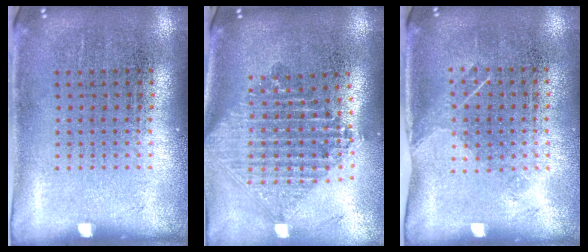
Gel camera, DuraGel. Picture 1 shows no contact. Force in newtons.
{"total": 2.2, "press": 1.7, "slide": 1.4}
{"total": 1.2, "press": 0.9, "slide": 0.7}